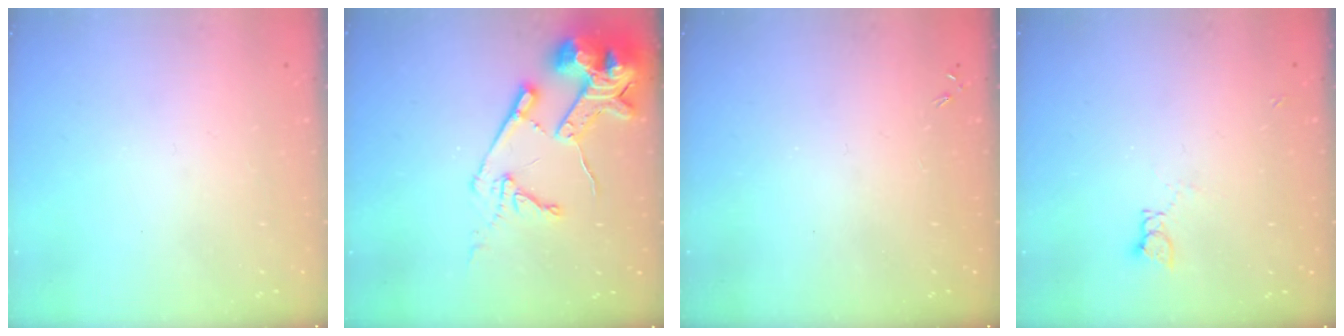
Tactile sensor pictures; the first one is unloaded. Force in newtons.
{"total": 16.8, "press": 16.6, "slide": 2.2}
{"total": 0.0}
{"total": 2.2, "press": 2.2, "slide": 0.3}